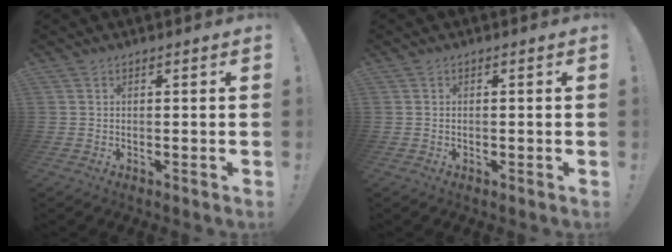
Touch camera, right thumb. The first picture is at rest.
{"total": 0.0}